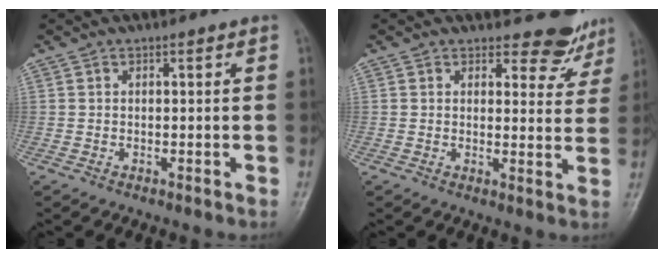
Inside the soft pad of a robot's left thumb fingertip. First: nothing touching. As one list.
[{"total": 6.2, "force": [5.6, 2.6, 0.3], "torque": [0.024, -0.048, 0.058]}]